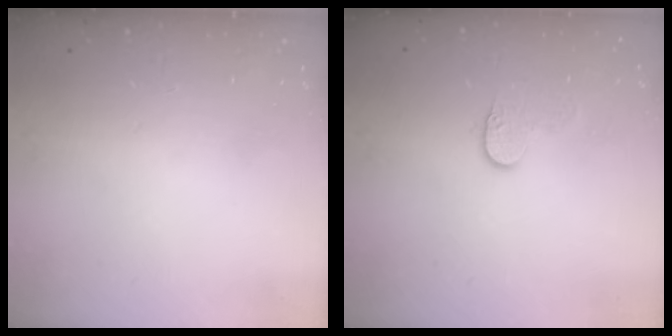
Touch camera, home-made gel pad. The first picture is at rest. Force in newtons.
{"total": 5.8, "press": 5.8, "slide": 0.6}